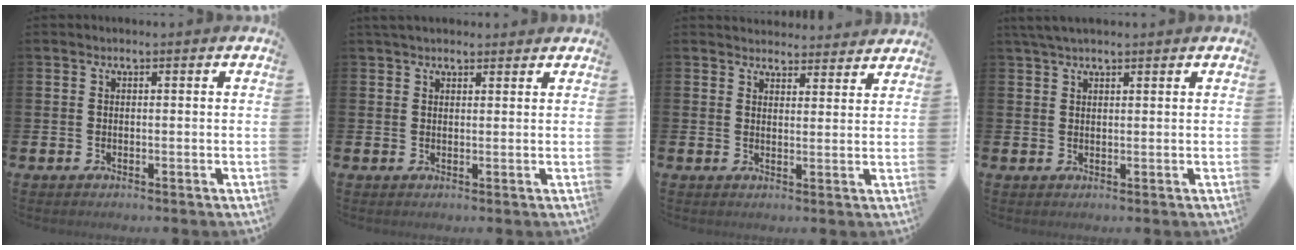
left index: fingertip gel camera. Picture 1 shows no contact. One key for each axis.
{"total": 2.3, "fx": 2.1, "fy": 0.8, "fz": 0.5, "tx": -0.006, "ty": 0.000, "tz": 0.036}
{"total": 3.6, "fx": 3.5, "fy": 0.9, "fz": -0.1, "tx": 0.002, "ty": -0.021, "tz": 0.063}
{"total": 2.7, "fx": 2.2, "fy": 0.7, "fz": 1.3, "tx": -0.030, "ty": 0.002, "tz": 0.041}